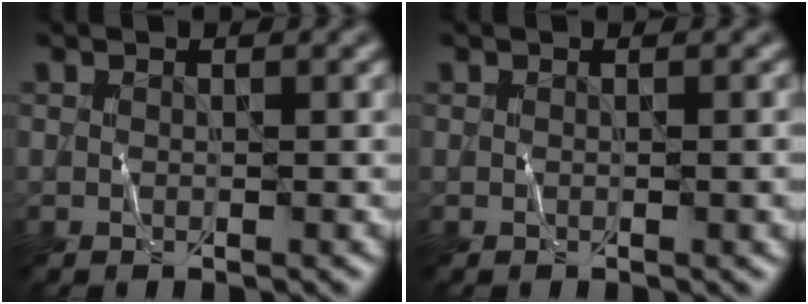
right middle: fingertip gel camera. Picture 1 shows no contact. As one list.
[{"total": 1.0, "force": [0.0, 0.2, 1.0], "torque": [-0.011, 0.000, -0.001]}]